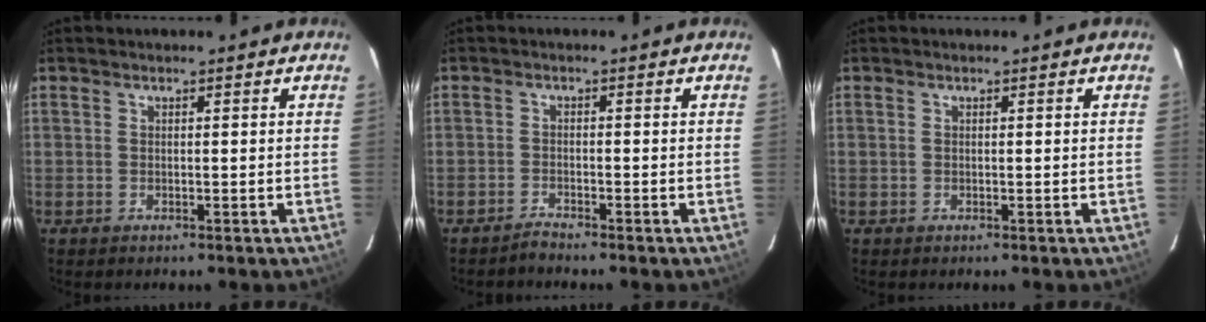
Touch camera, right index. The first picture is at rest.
{"total": 1.6, "force": [-1.6, -0.2, 0.1], "torque": [-0.004, -0.002, -0.033]}
{"total": 0.0}